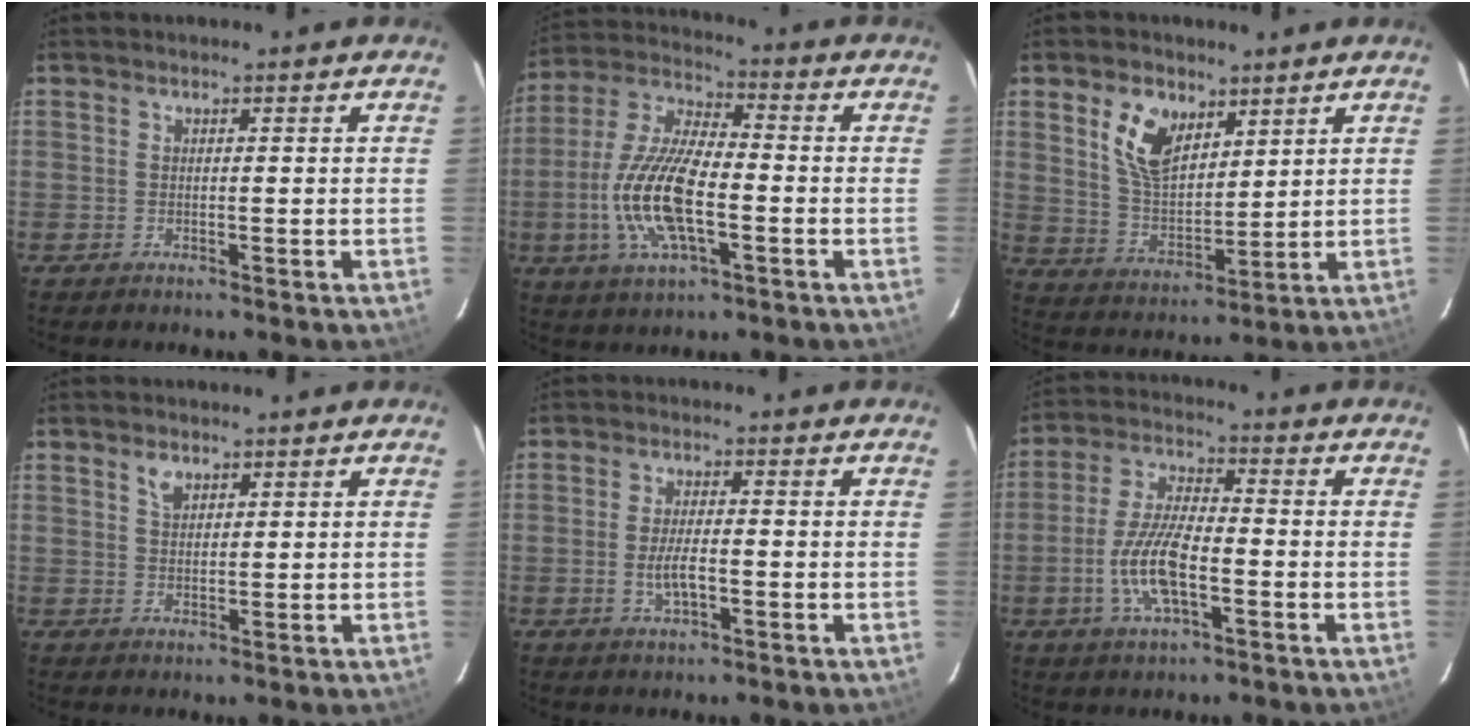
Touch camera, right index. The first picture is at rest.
{"total": 15.5, "force": [-3.6, 5.6, 14.0], "torque": [-0.297, -0.002, -0.072]}
{"total": 10.2, "force": [5.1, 5.9, 6.6], "torque": [-0.127, 0.015, 0.107]}
{"total": 2.4, "force": [1.5, 1.4, 1.2], "torque": [-0.020, 0.006, 0.029]}
{"total": 4.4, "force": [-1.2, 1.3, 4.0], "torque": [-0.079, -0.003, -0.021]}
{"total": 10.6, "force": [-3.4, 3.4, 9.4], "torque": [-0.196, 0.000, -0.066]}